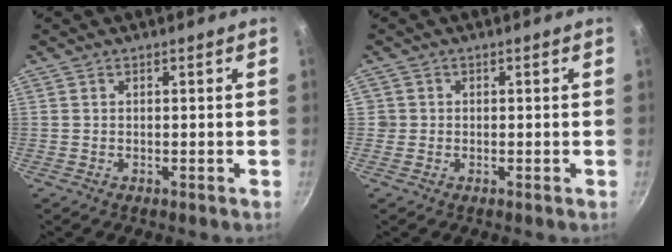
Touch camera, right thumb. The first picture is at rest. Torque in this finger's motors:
{"motor_torque": [-0.10, 0.30, 0.22, 0.21, -0.03]}